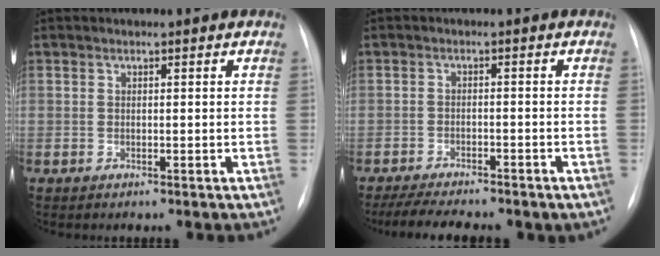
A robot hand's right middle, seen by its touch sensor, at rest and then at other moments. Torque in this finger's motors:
{"motor_torque": [1.08, -1.06, 0.16, 0.05]}